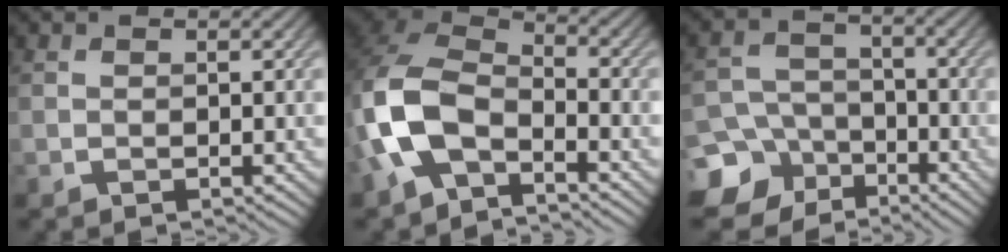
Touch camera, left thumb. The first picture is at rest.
{"total": 10.2, "force": [-4.4, 5.5, 7.4], "torque": [-0.170, 0.001, -0.104]}
{"total": 10.8, "force": [-6.5, 8.2, 2.9], "torque": [-0.078, -0.032, -0.130]}